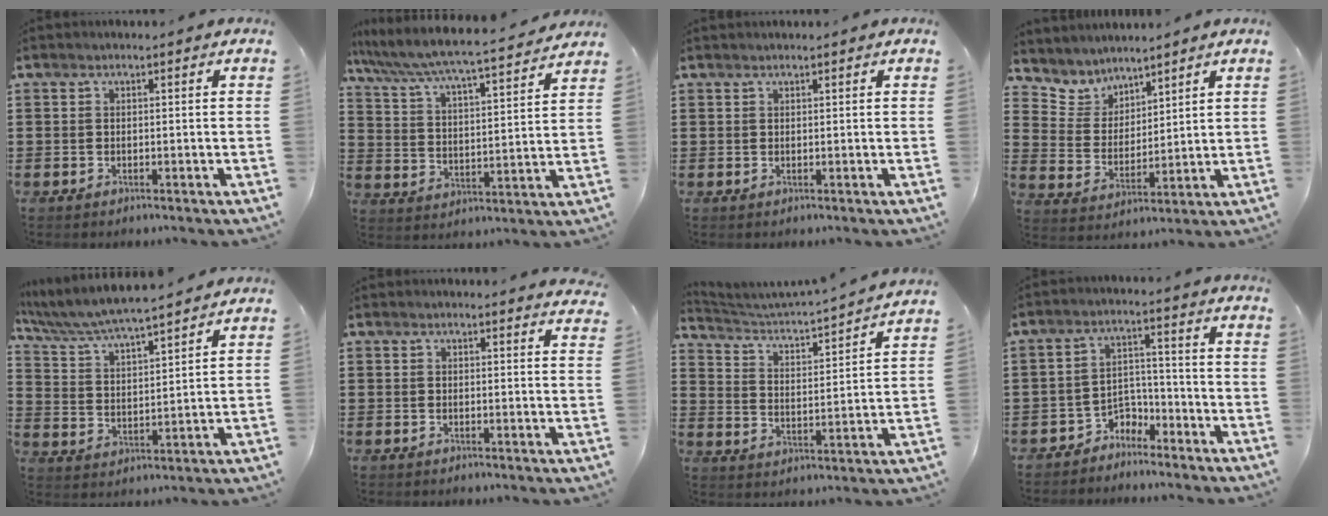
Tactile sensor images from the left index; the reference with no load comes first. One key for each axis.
{"total": 5.0, "fx": 4.6, "fy": -0.2, "fz": 1.9, "tx": -0.061, "ty": -0.041, "tz": 0.067}
{"total": 0.5, "fx": 0.5, "fy": 0.0, "fz": 0.1, "tx": -0.004, "ty": -0.001, "tz": 0.011}
{"total": 5.7, "fx": 5.0, "fy": 2.8, "fz": 0.0, "tx": -0.035, "ty": -0.025, "tz": 0.093}
{"total": 5.2, "fx": 5.0, "fy": 0.0, "fz": 1.5, "tx": -0.055, "ty": -0.034, "tz": 0.079}
{"total": 1.8, "fx": 1.8, "fy": 0.0, "fz": 0.2, "tx": -0.001, "ty": -0.004, "tz": 0.033}
{"total": 2.8, "fx": 2.5, "fy": -0.3, "fz": 1.1, "tx": -0.041, "ty": -0.038, "tz": 0.030}
{"total": 4.1, "fx": -3.8, "fy": 1.5, "fz": 0.6, "tx": -0.017, "ty": 0.011, "tz": -0.079}